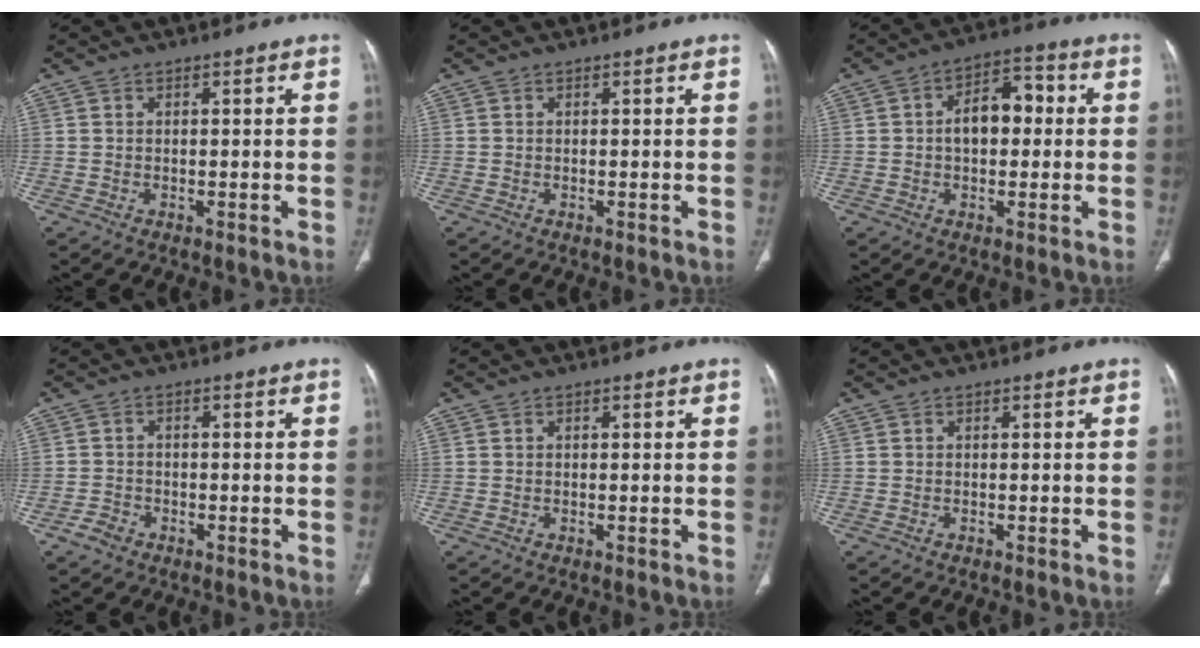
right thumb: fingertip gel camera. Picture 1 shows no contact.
{"total": 0.0}
{"total": 8.7, "force": [0.4, 5.5, 6.7], "torque": [-0.084, 0.027, 0.000]}
{"total": 2.4, "force": [-1.6, 1.7, 0.7], "torque": [-0.014, 0.011, -0.028]}
{"total": 0.0}
{"total": 0.0}